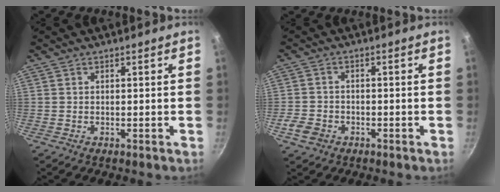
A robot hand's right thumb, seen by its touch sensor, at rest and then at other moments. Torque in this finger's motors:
{"motor_torque": [0.90, 0.55, 0.10, -0.52, -0.01]}